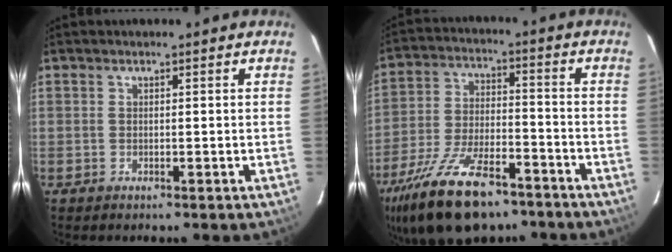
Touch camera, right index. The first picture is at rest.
{"total": 20.6, "force": [-14.5, 8.3, 12.0], "torque": [-0.246, -0.030, -0.242]}